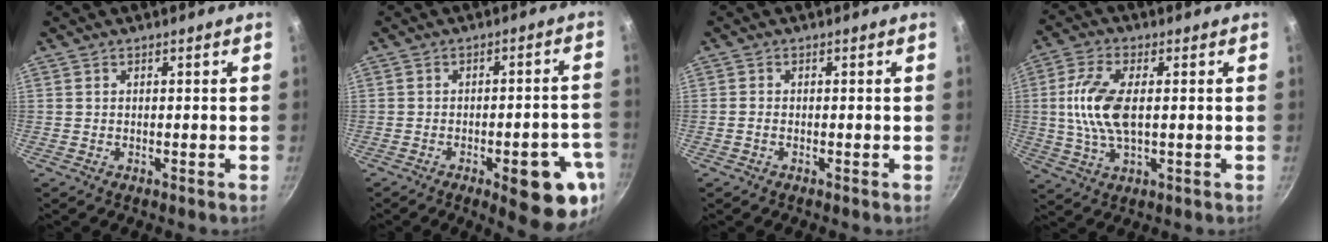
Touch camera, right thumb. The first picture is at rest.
{"total": 13.5, "force": [-5.4, 4.5, 11.5], "torque": [-0.108, 0.022, -0.064]}
{"total": 1.0, "force": [-0.5, 0.7, 0.6], "torque": [-0.012, 0.007, -0.011]}
{"total": 10.8, "force": [0.7, 5.1, 9.5], "torque": [-0.193, 0.005, 0.010]}